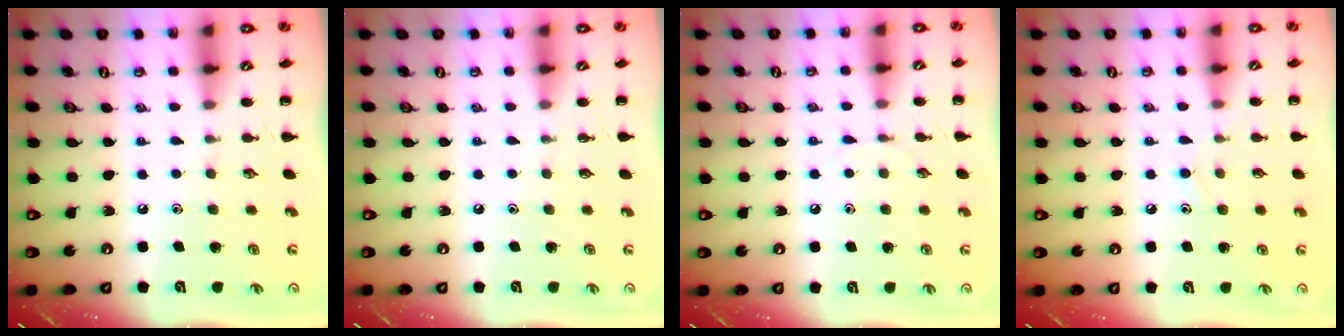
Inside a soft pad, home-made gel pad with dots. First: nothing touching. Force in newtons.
{"total": 0.0}
{"total": 4.4, "press": 4.1, "slide": 1.6}
{"total": 6.9, "press": 6.4, "slide": 2.4}